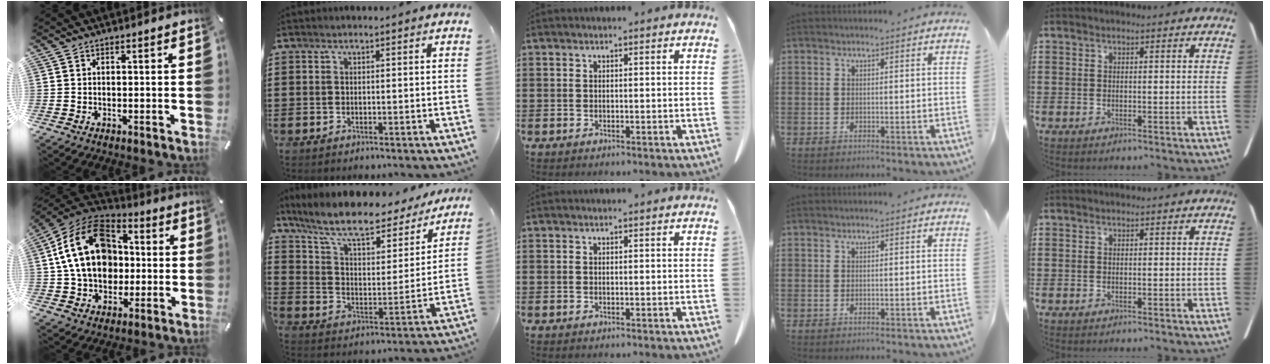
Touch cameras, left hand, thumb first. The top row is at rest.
{"thumb": {"total": 20.0, "force": [1.4, 15.8, 12.2], "torque": [-0.244, 0.017, 0.026]}, "index": {"total": 10.2, "force": [8.8, 1.8, 4.9], "torque": [-0.133, -0.055, 0.150]}}